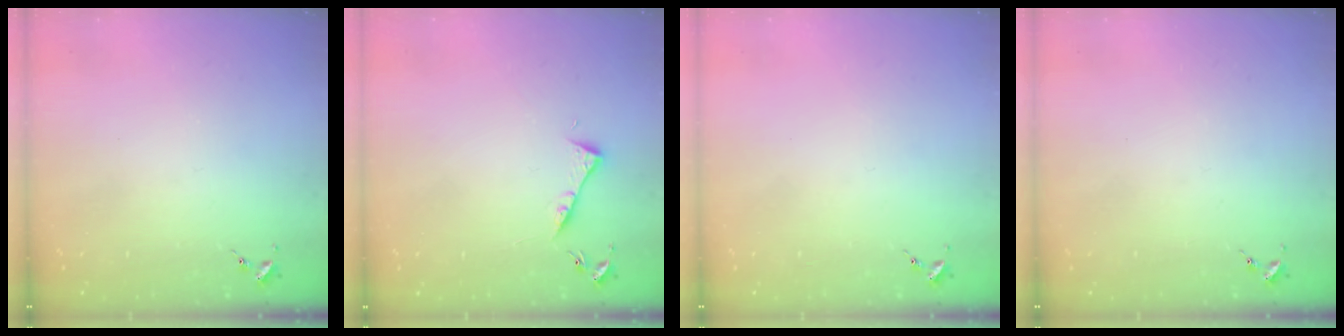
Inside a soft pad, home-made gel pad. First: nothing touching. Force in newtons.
{"total": 4.2, "press": 4.1, "slide": 0.5}
{"total": 0.0}
{"total": 0.0}